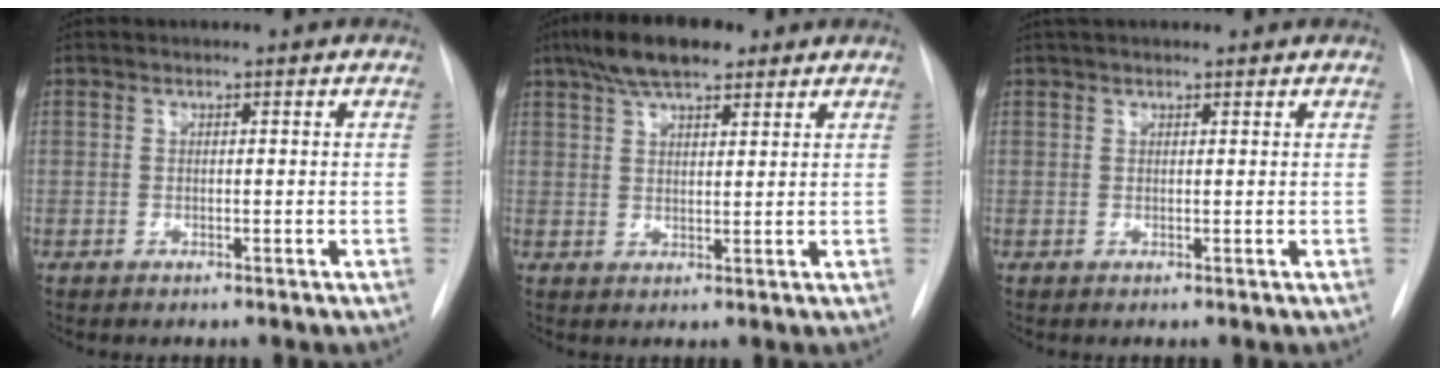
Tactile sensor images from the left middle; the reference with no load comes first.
{"total": 8.3, "force": [5.9, 2.5, 5.4], "torque": [-0.100, 0.019, 0.099]}
{"total": 3.5, "force": [3.0, 1.0, 1.6], "torque": [-0.023, 0.035, 0.048]}